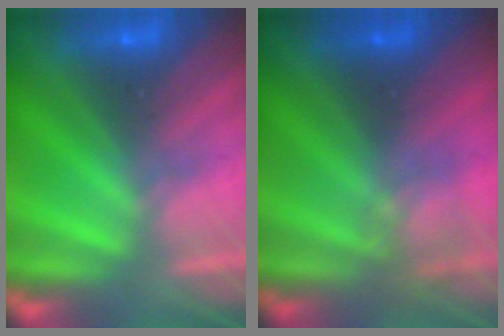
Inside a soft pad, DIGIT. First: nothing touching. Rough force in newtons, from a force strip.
{"total": 2.6}